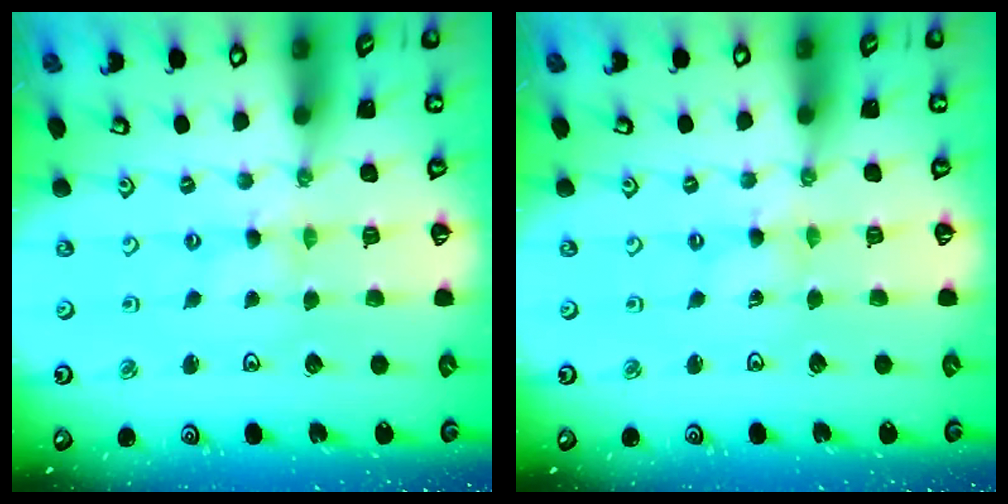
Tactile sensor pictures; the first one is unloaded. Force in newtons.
{"total": 0.0}